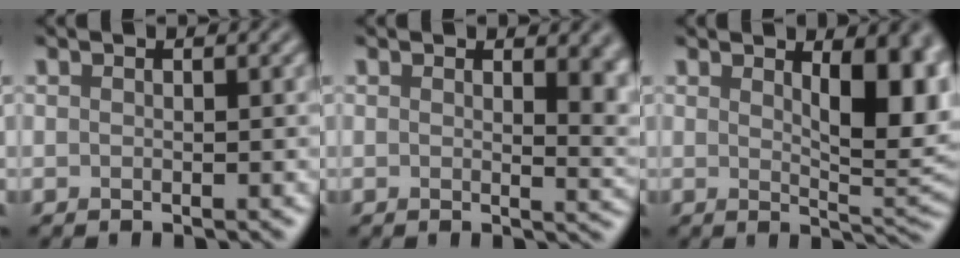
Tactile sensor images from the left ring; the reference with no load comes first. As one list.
[{"total": 4.5, "force": [1.5, 2.0, 3.7], "torque": [-0.029, -0.009, 0.026]}, {"total": 6.9, "force": [2.0, 2.6, 6.0], "torque": [-0.081, -0.007, 0.037]}]